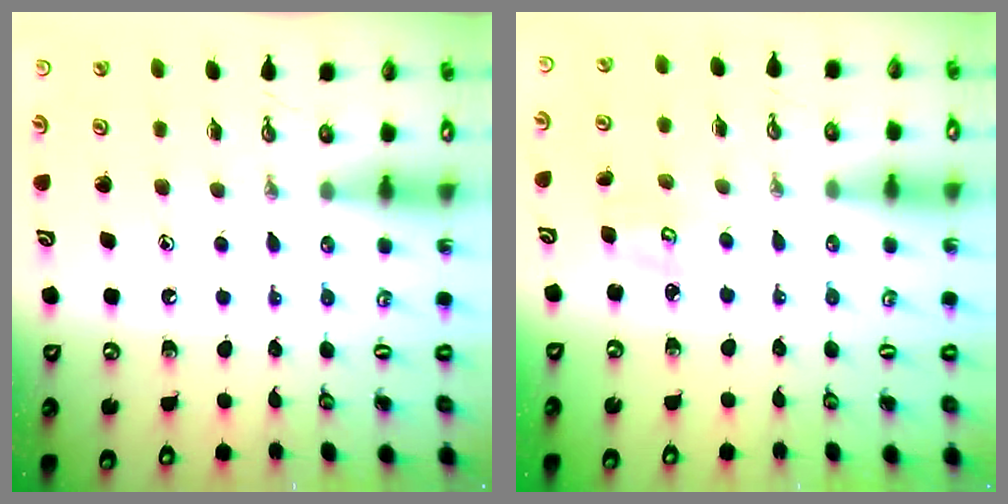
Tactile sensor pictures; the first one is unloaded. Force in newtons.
{"total": 2.3, "press": 2.3, "slide": 0.2}